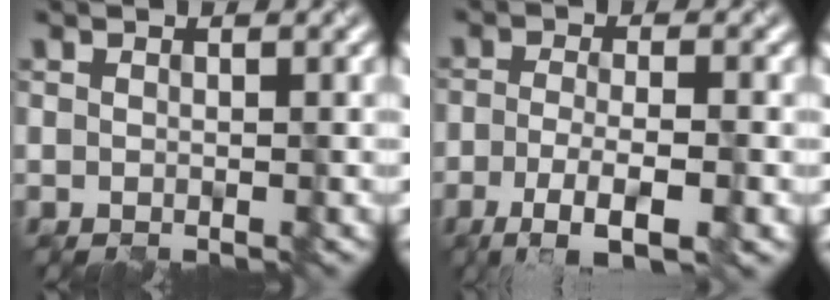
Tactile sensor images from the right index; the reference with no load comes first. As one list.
[{"total": 5.7, "force": [-2.6, 1.9, 4.8], "torque": [-0.098, -0.005, -0.049]}]